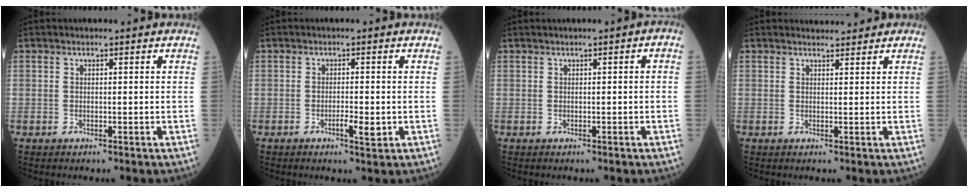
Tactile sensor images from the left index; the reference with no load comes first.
{"total": 1.9, "force": [-0.9, 0.5, 1.6], "torque": [-0.027, -0.002, -0.014]}
{"total": 1.0, "force": [0.1, 0.3, 1.0], "torque": [-0.013, 0.010, 0.003]}
{"total": 3.1, "force": [2.9, 0.8, 0.5], "torque": [-0.006, 0.016, 0.039]}